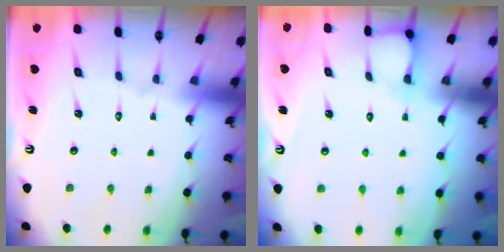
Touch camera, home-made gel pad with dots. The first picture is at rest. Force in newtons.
{"total": 3.9, "press": 3.8, "slide": 0.5}